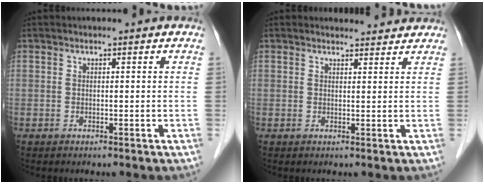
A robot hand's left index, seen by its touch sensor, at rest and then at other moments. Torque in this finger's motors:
{"motor_torque": [0.64, -0.96, -0.07, -0.02]}